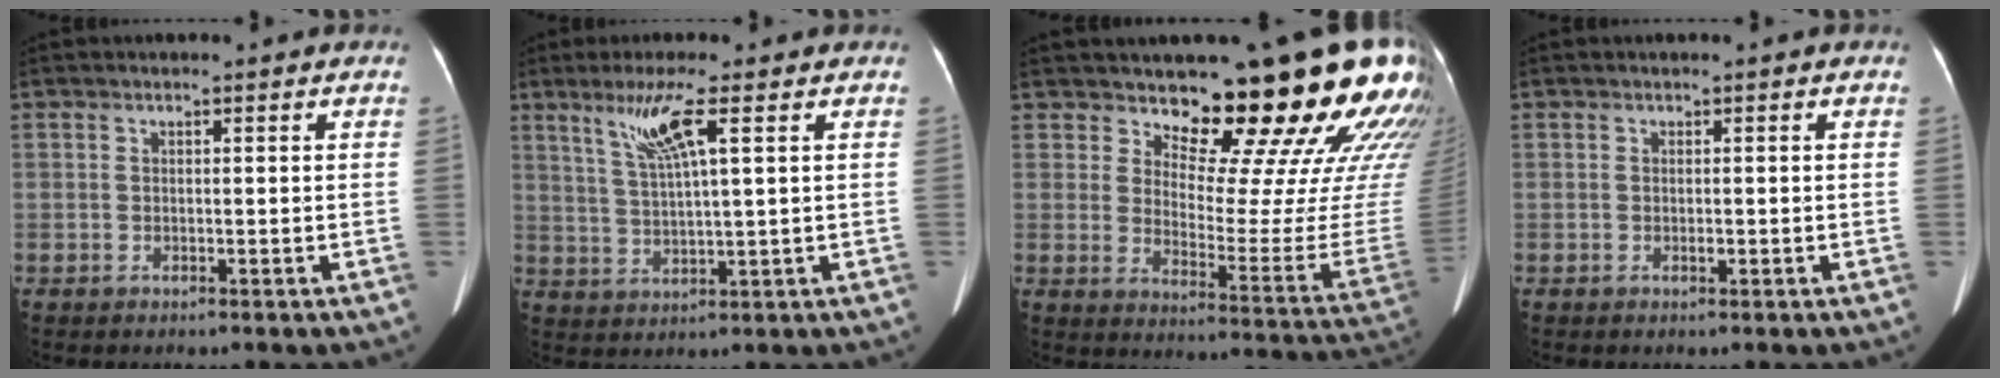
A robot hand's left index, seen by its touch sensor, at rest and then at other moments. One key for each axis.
{"total": 6.9, "fx": 3.4, "fy": -0.3, "fz": 6.0, "tx": -0.123, "ty": 0.000, "tz": 0.071}
{"total": 22.8, "fx": 18.7, "fy": 4.3, "fz": 12.2, "tx": -0.151, "ty": -0.106, "tz": 0.221}
{"total": 0.7, "fx": -0.1, "fy": 0.4, "fz": 0.5, "tx": -0.010, "ty": -0.001, "tz": -0.002}